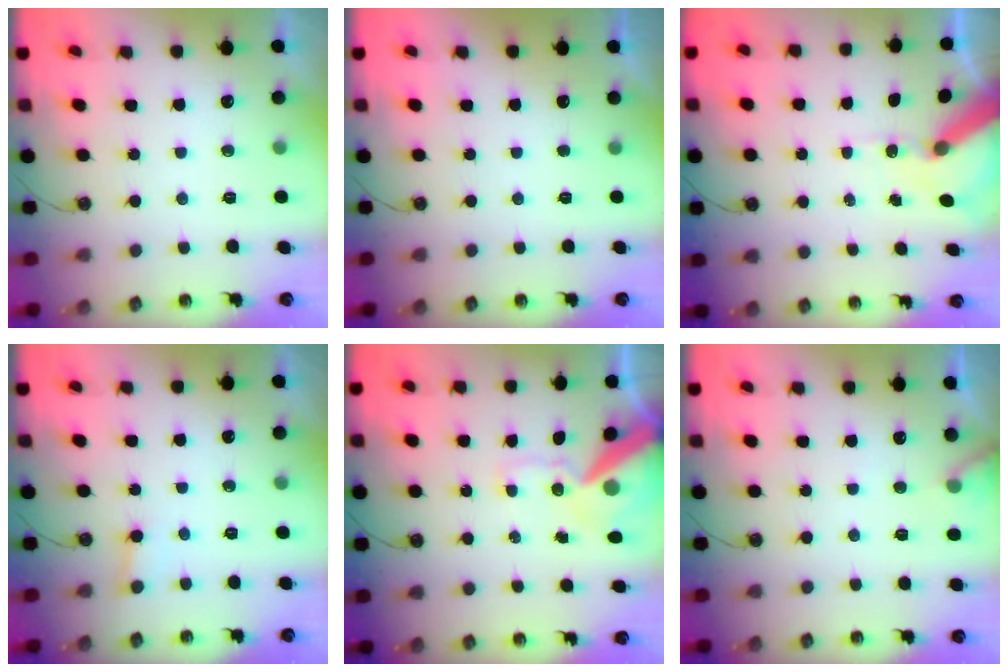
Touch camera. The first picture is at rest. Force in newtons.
{"total": 0.0}
{"total": 10.0, "press": 9.9, "slide": 1.5}
{"total": 2.6, "press": 2.6, "slide": 0.1}
{"total": 15.9, "press": 15.8, "slide": 2.3}
{"total": 7.3, "press": 7.3, "slide": 0.4}